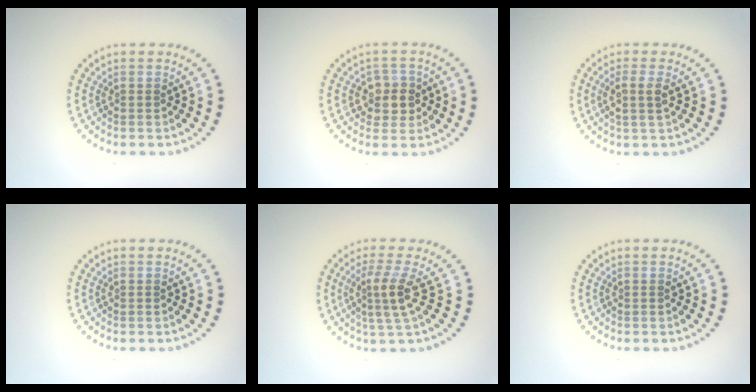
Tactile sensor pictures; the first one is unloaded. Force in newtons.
{"total": 2.7, "press": 2.5, "slide": 1.0}
{"total": 2.0, "press": 1.8, "slide": 1.0}
{"total": 0.0}
{"total": 2.9, "press": 2.4, "slide": 1.7}
{"total": 0.0}